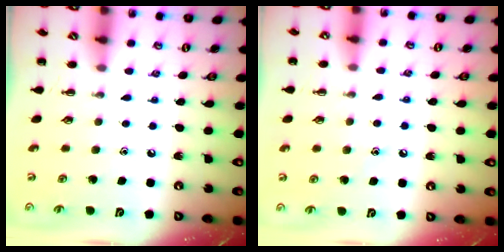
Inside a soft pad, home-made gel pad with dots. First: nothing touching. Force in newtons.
{"total": 7.6, "press": 7.4, "slide": 1.8}